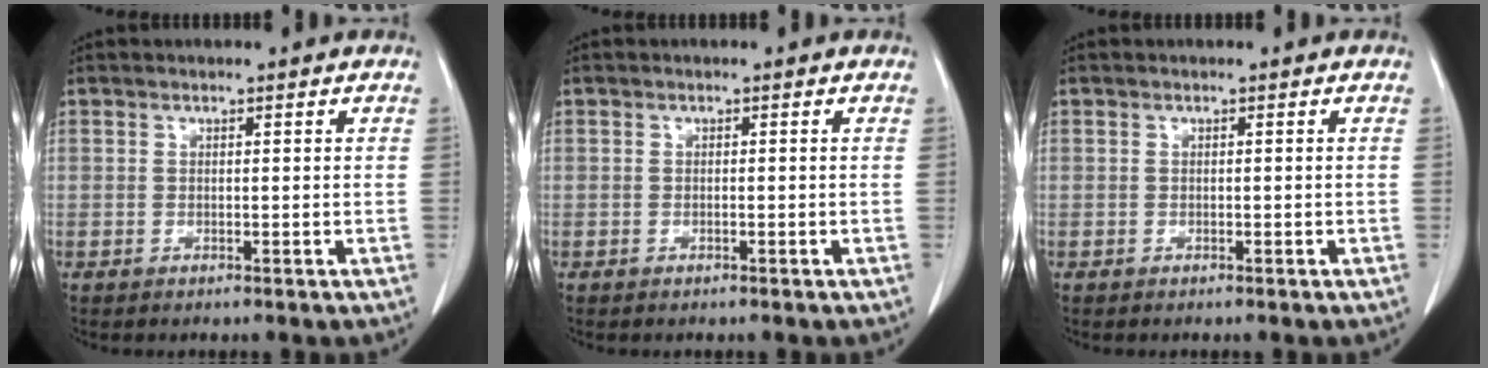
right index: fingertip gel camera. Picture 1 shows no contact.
{"total": 0.0}
{"total": 0.0}